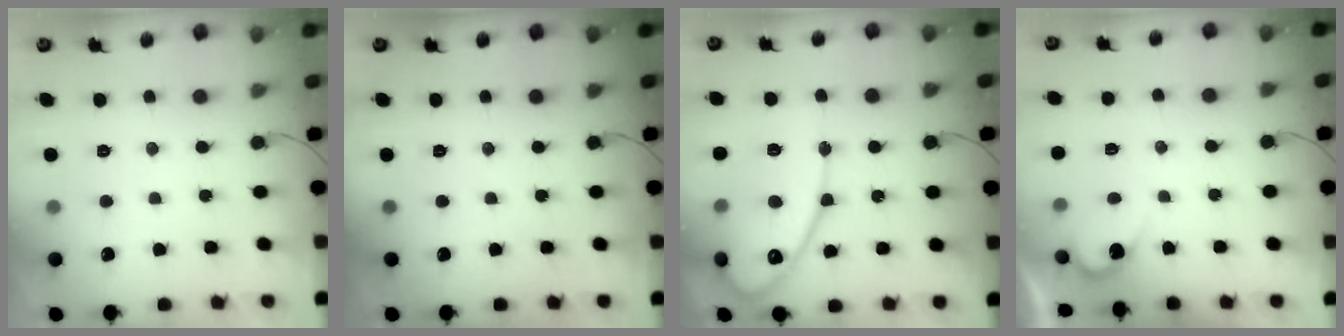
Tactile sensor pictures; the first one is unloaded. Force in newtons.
{"total": 0.0}
{"total": 14.9, "press": 14.8, "slide": 1.0}
{"total": 3.0, "press": 3.0, "slide": 0.3}